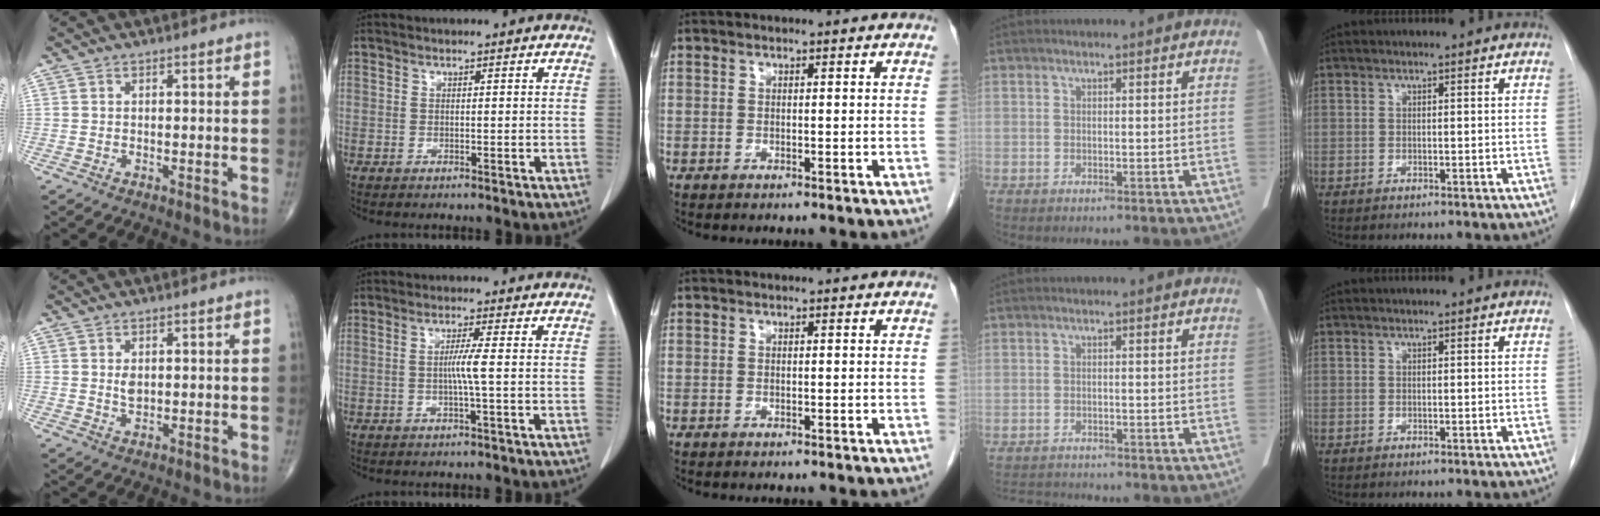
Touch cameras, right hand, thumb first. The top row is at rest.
{"thumb": {"total": 2.0, "force": [0.4, 1.2, 1.5], "torque": [-0.024, -0.005, 0.009]}, "index": {"total": 2.8, "force": [-0.3, -0.7, 2.7], "torque": [-0.052, -0.002, -0.007]}, "ring": {"total": 4.3, "force": [-4.2, 0.4, 0.7], "torque": [-0.014, -0.011, -0.064]}}